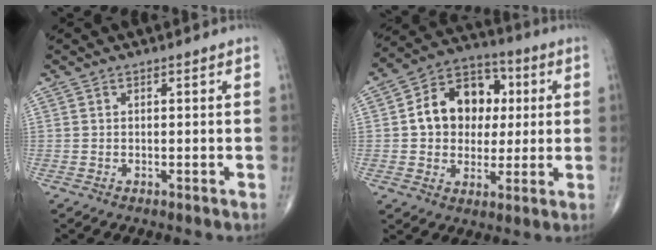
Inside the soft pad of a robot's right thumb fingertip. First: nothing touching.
{"total": 14.7, "force": [1.9, 11.6, 8.9], "torque": [-0.097, 0.018, 0.027]}